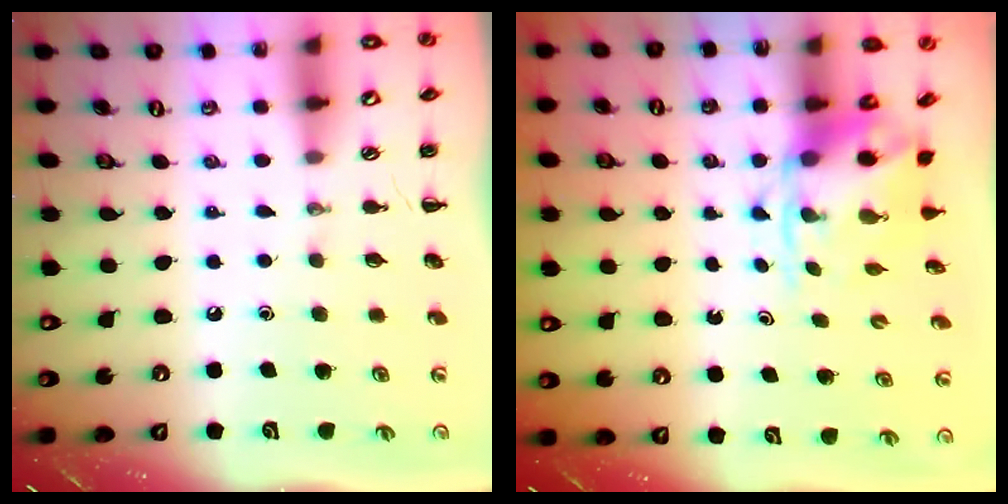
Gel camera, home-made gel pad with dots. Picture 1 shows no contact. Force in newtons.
{"total": 4.0, "press": 3.9, "slide": 0.9}